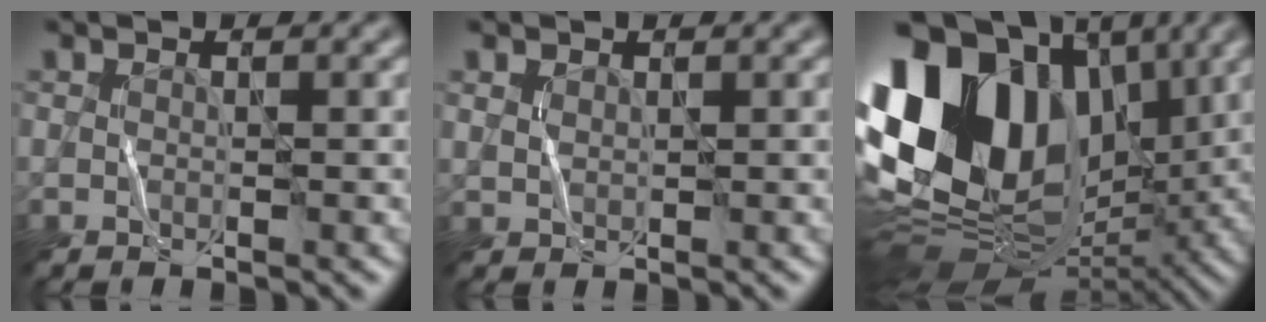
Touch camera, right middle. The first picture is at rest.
{"total": 0.9, "force": [0.7, 0.5, 0.3], "torque": [-0.008, 0.000, 0.017]}
{"total": 18.9, "force": [3.4, 13.5, 12.8], "torque": [-0.267, 0.027, 0.060]}